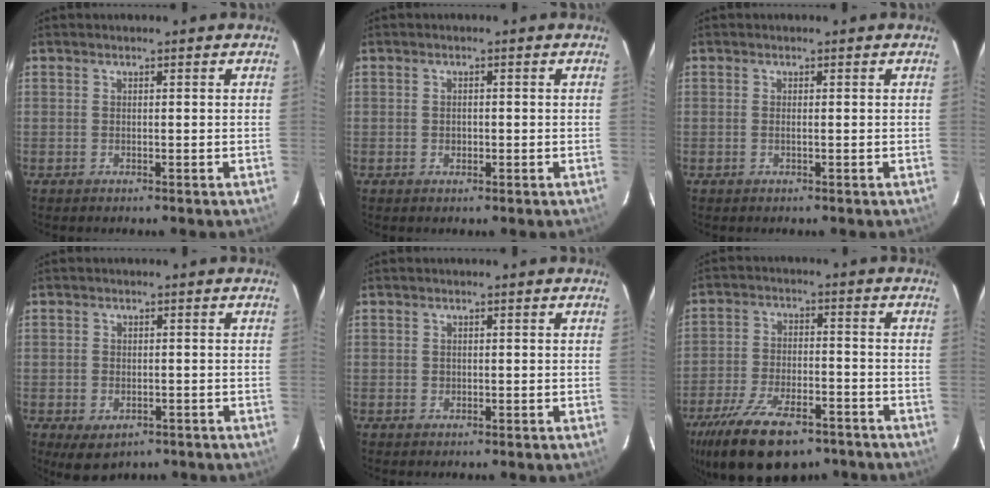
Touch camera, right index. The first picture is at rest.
{"total": 1.3, "force": [-0.2, 1.1, 0.6], "torque": [-0.009, 0.001, -0.003]}
{"total": 0.6, "force": [-0.1, -0.1, 0.6], "torque": [-0.012, 0.001, -0.003]}
{"total": 4.9, "force": [-2.3, 3.4, 2.7], "torque": [-0.055, -0.013, -0.025]}
{"total": 0.8, "force": [-0.1, 0.8, 0.1], "torque": [0.001, 0.001, -0.001]}
{"total": 18.9, "force": [-13.0, 8.2, 11.0], "torque": [-0.233, -0.028, -0.208]}